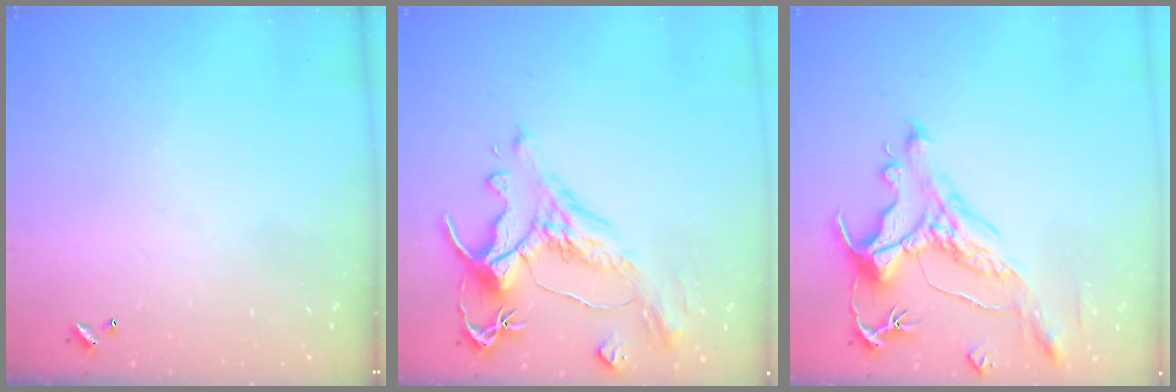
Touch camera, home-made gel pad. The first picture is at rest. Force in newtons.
{"total": 1.6, "press": 0.8, "slide": 1.4}
{"total": 1.7, "press": 0.9, "slide": 1.4}